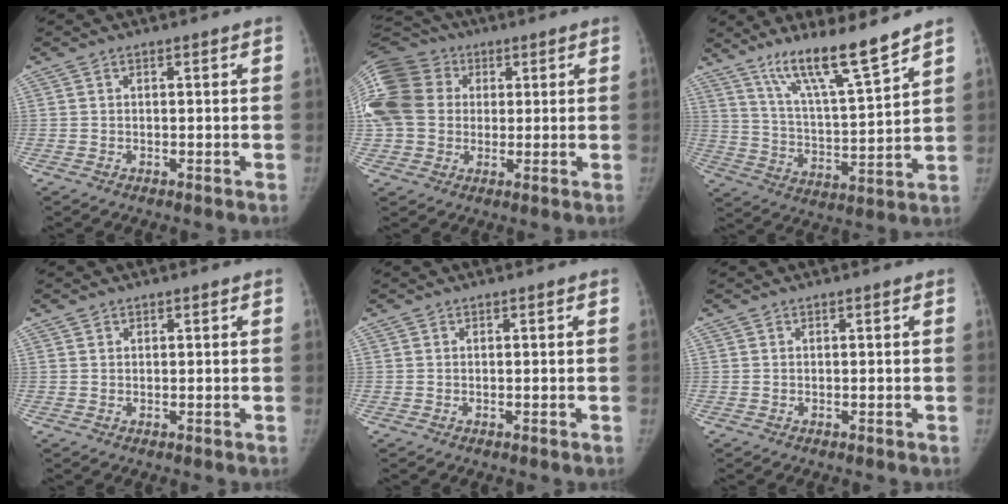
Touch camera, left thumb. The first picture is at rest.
{"total": 19.9, "force": [3.3, 16.7, 10.4], "torque": [-0.252, 0.049, 0.061]}
{"total": 13.6, "force": [10.4, 0.9, 8.6], "torque": [-0.143, -0.068, 0.192]}
{"total": 0.7, "force": [0.5, 0.5, 0.1], "torque": [0.005, -0.003, 0.006]}
{"total": 0.0}
{"total": 0.0}